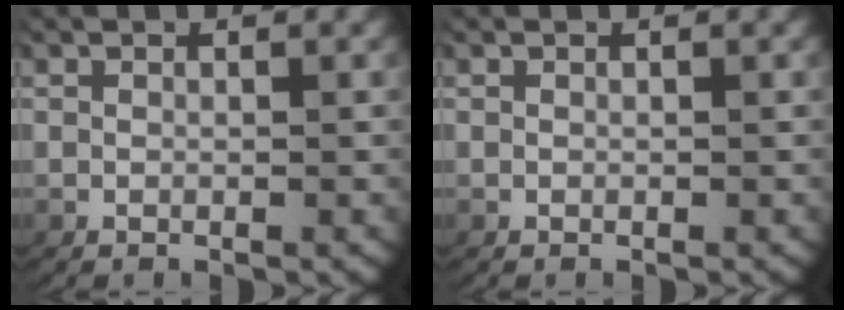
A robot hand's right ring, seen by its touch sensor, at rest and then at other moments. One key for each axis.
{"total": 0.0}